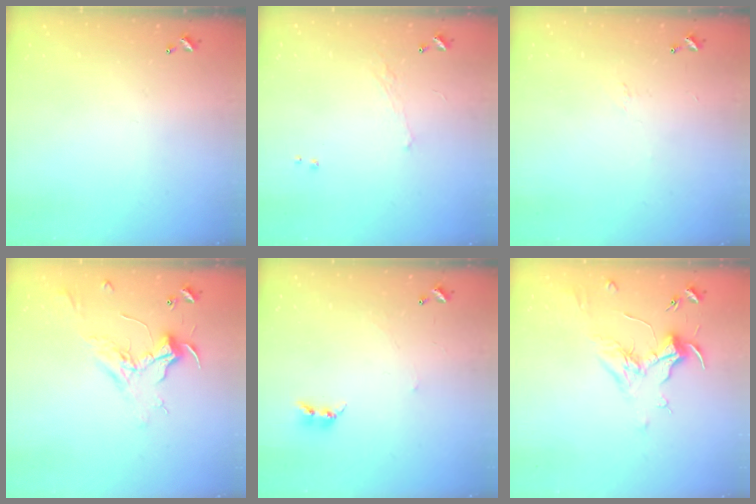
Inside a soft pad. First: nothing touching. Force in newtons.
{"total": 0.7, "press": 0.0, "slide": 0.7}
{"total": 0.6, "press": 0.4, "slide": 0.5}
{"total": 2.4, "press": 2.3, "slide": 0.8}
{"total": 2.4, "press": 2.4, "slide": 0.2}
{"total": 2.0, "press": 1.9, "slide": 0.6}